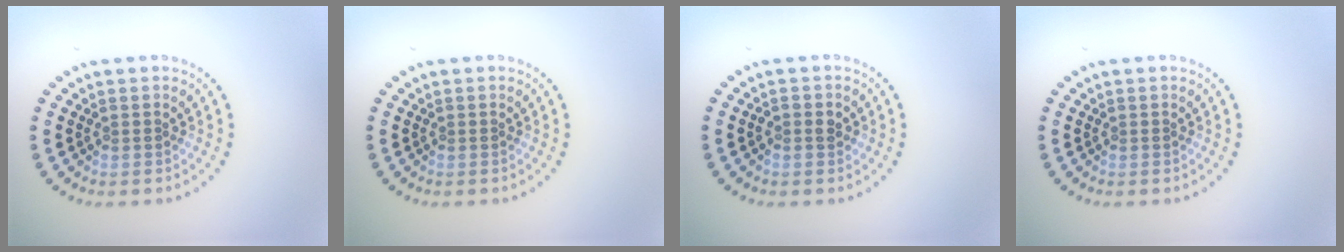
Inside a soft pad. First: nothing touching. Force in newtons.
{"total": 0.0}
{"total": 1.3, "press": 1.3, "slide": 0.2}
{"total": 0.0}